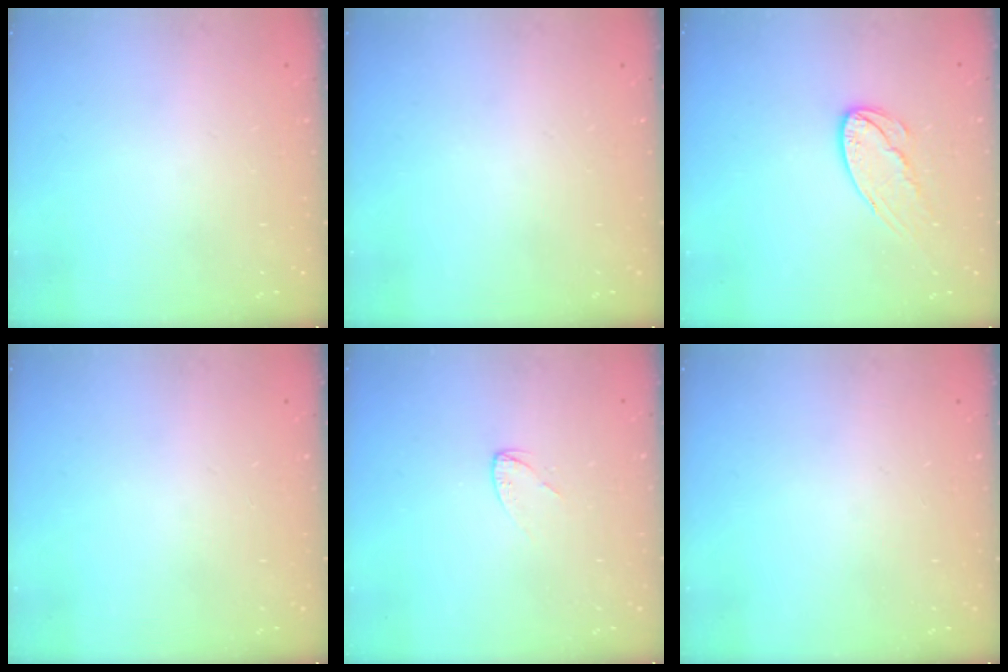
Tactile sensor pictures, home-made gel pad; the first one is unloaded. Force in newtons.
{"total": 0.0}
{"total": 10.4, "press": 10.4, "slide": 0.8}
{"total": 0.0}
{"total": 2.5, "press": 2.5, "slide": 0.2}
{"total": 0.0}